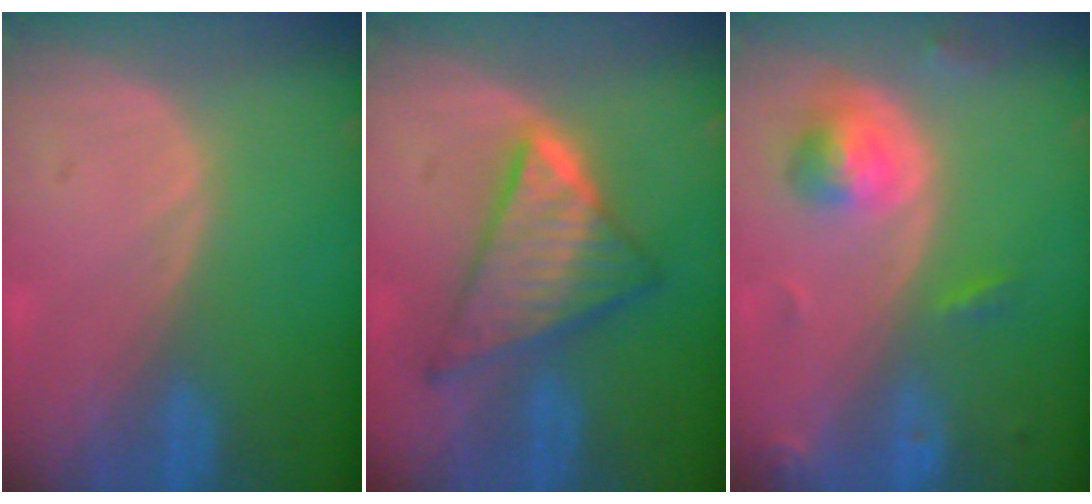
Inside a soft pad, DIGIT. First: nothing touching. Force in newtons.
{"total": 8.9, "press": 8.9, "slide": 0.5}
{"total": 5.4, "press": 5.0, "slide": 2.0}